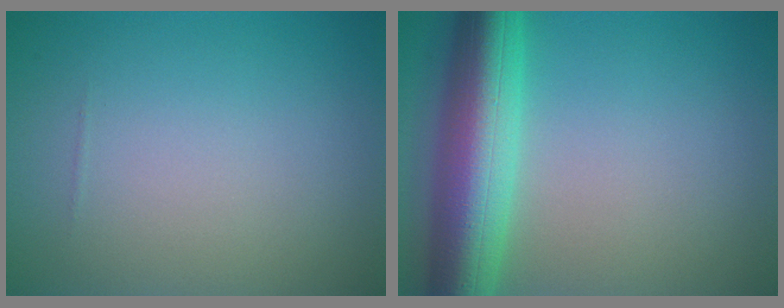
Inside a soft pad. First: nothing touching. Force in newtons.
{"total": 9.1, "press": 9.1, "slide": 0.4}